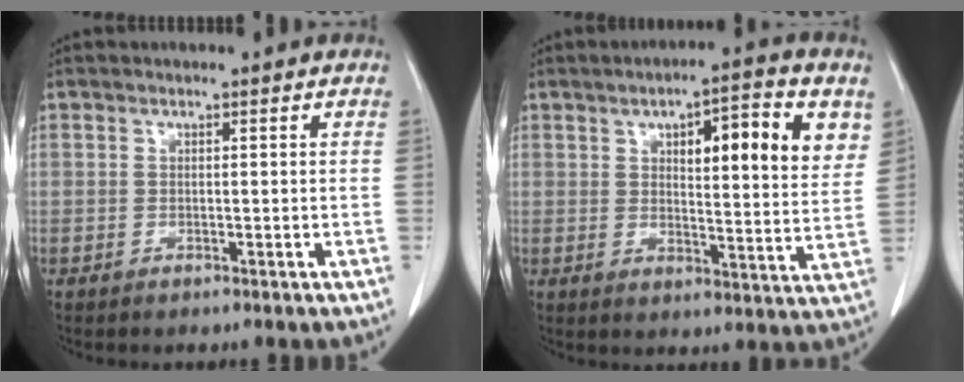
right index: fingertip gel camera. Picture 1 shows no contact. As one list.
[{"total": 13.2, "force": [5.5, 3.0, 11.6], "torque": [-0.157, 0.008, 0.075]}]